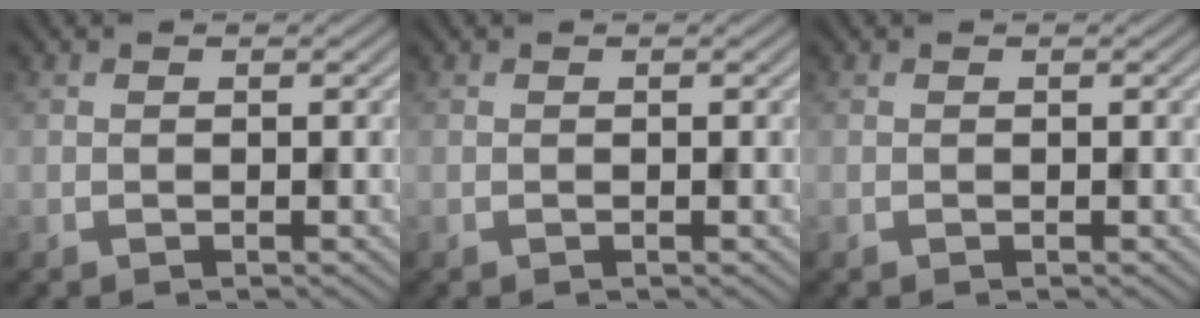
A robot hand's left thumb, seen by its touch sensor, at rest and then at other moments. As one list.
[{"total": 0.0}, {"total": 0.0}]